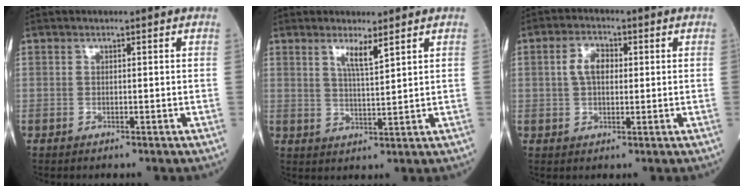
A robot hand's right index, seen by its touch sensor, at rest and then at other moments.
{"total": 3.5, "force": [2.3, -0.1, 2.6], "torque": [-0.051, -0.007, 0.043]}
{"total": 4.4, "force": [0.7, 2.6, 3.4], "torque": [-0.069, 0.013, 0.012]}